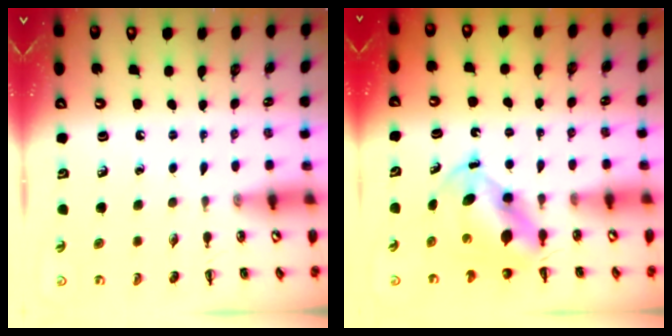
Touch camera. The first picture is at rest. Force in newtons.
{"total": 5.8, "press": 5.6, "slide": 1.3}